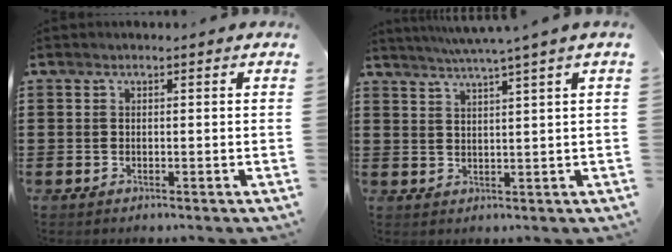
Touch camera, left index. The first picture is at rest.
{"total": 3.0, "force": [2.3, -1.2, 1.4], "torque": [-0.032, -0.014, 0.037]}